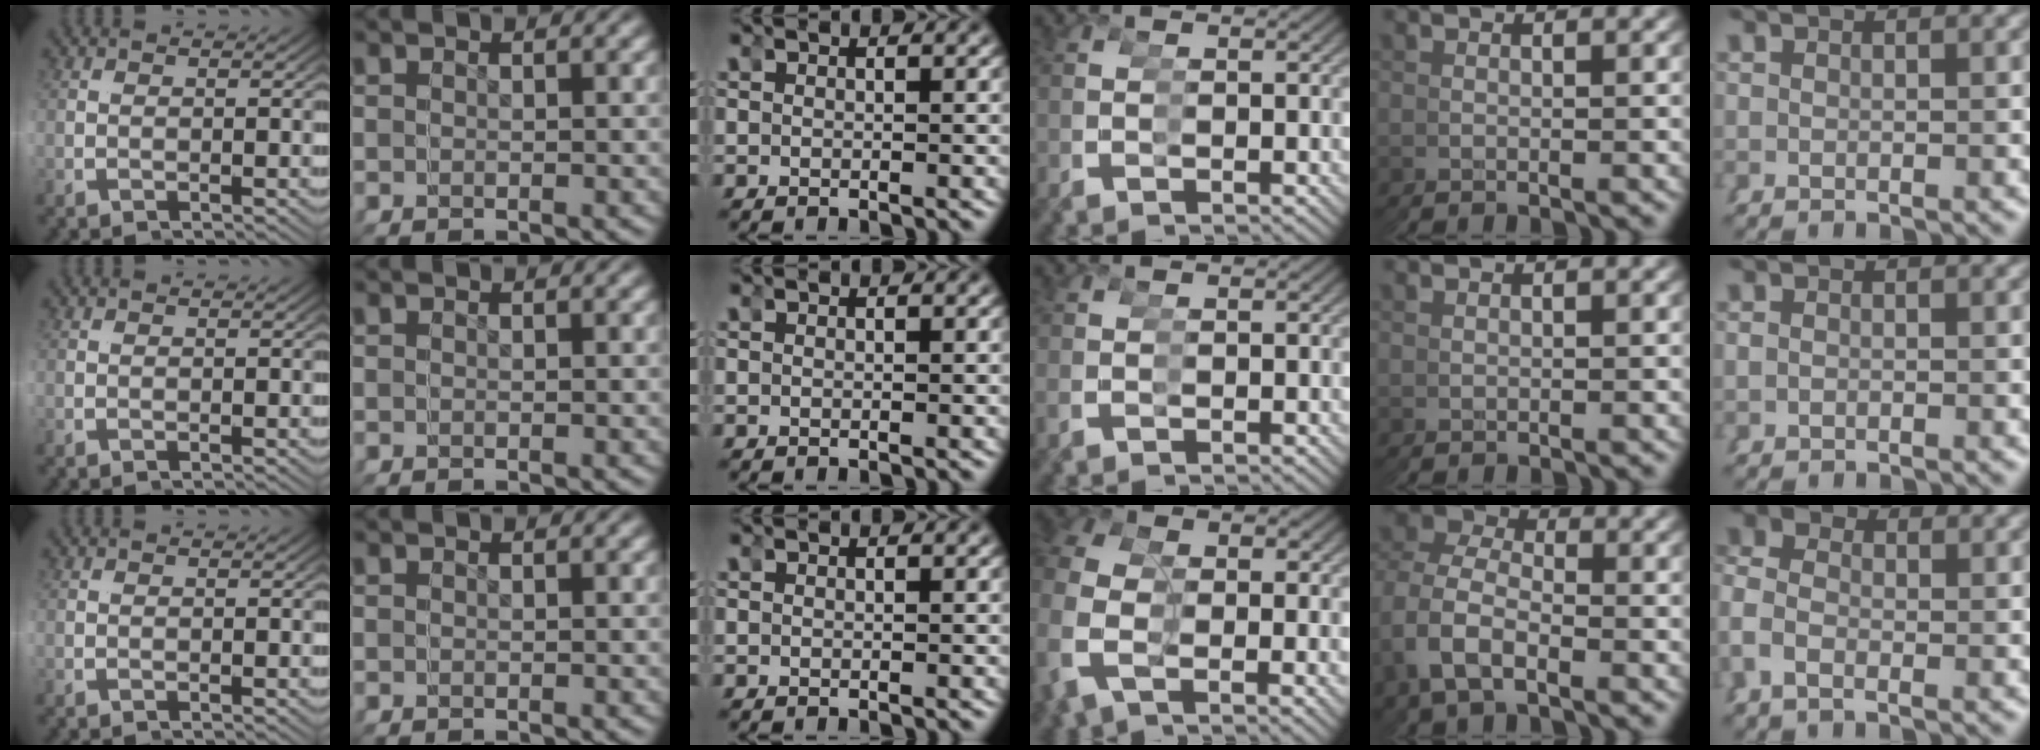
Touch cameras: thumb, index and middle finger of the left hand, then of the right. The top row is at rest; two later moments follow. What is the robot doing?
{"motion": "grasp_and_lifting", "object": "hoodie"}